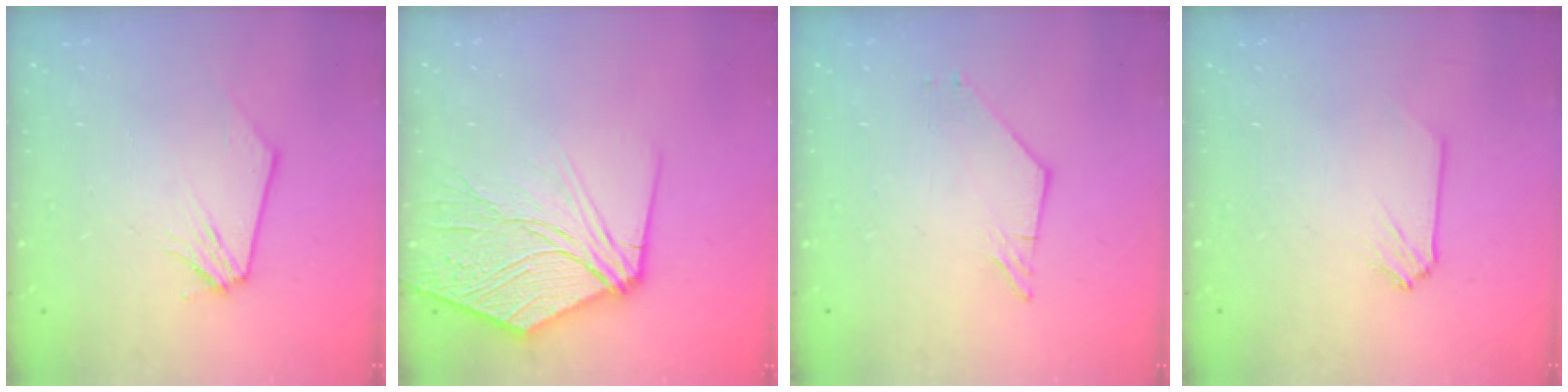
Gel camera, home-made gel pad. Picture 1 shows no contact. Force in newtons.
{"total": 11.8, "press": 11.7, "slide": 1.5}
{"total": 3.1, "press": 3.1, "slide": 0.5}
{"total": 0.0}